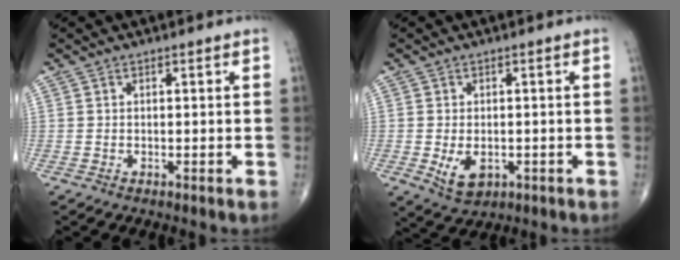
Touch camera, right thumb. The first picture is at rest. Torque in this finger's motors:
{"motor_torque": [-0.17, 0.27, 0.00, -0.09, 0.11]}